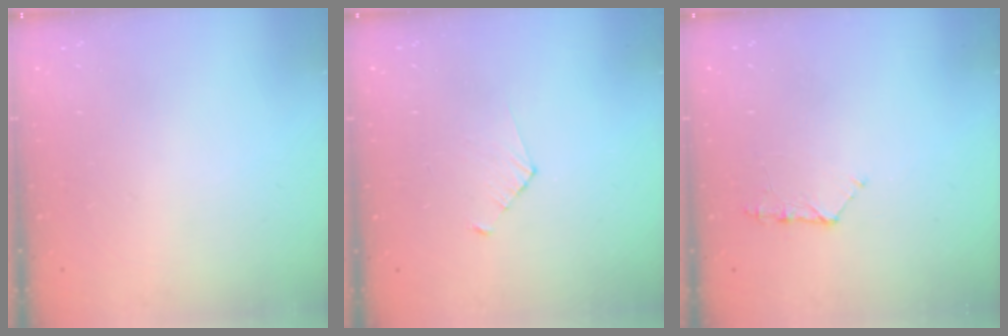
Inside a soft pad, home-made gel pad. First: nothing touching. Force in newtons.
{"total": 2.8, "press": 2.8, "slide": 0.2}
{"total": 7.0, "press": 7.0, "slide": 0.6}